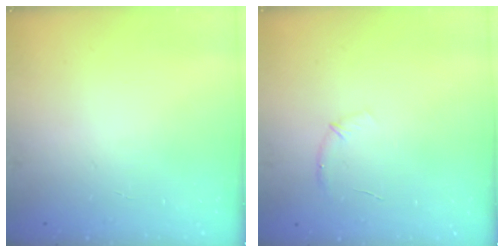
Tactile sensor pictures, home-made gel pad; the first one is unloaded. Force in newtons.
{"total": 6.8, "press": 6.6, "slide": 1.8}